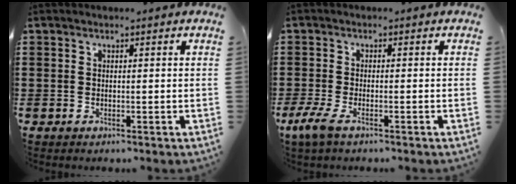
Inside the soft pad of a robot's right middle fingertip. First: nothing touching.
{"total": 3.1, "force": [-1.5, 0.8, 2.5], "torque": [-0.064, -0.006, -0.034]}